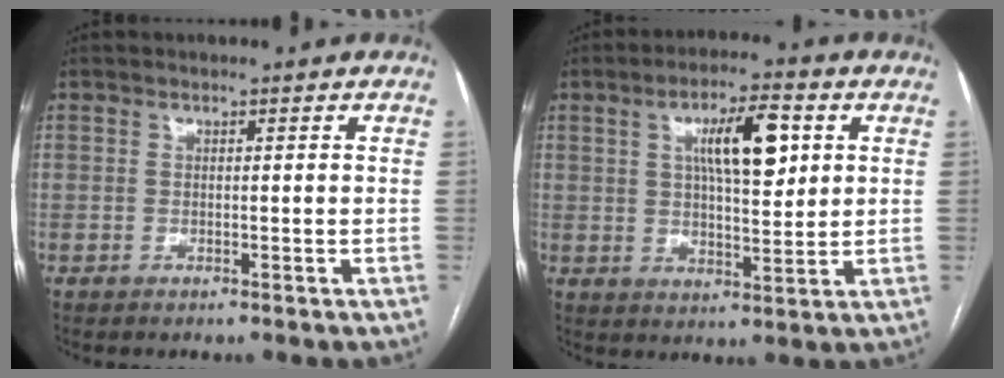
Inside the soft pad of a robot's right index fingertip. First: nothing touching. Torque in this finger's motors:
{"motor_torque": [1.22, 0.19, 0.56, 0.15]}